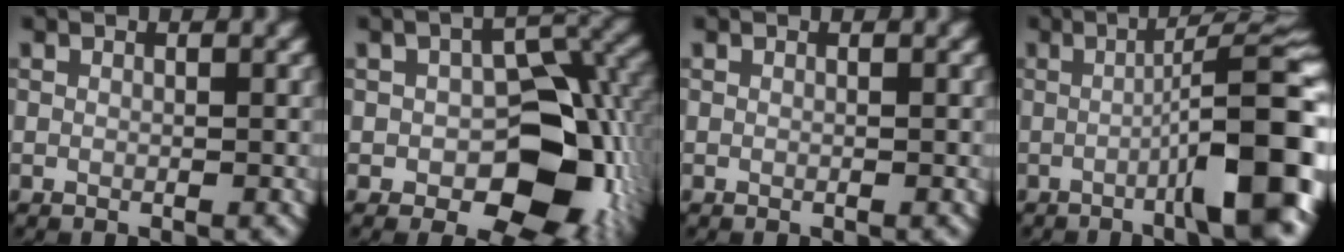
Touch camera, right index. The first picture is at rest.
{"total": 10.5, "force": [-2.1, 6.3, 8.1], "torque": [-0.092, -0.004, -0.029]}
{"total": 0.0}
{"total": 10.9, "force": [-3.0, 1.8, 10.3], "torque": [-0.126, 0.013, -0.051]}